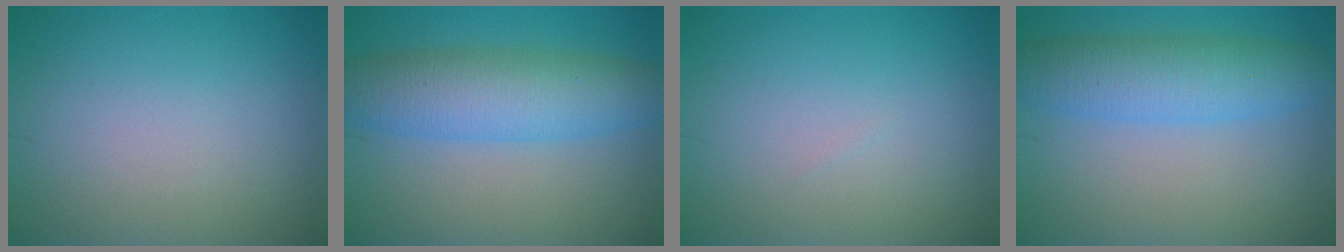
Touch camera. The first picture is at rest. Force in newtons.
{"total": 6.8, "press": 6.8, "slide": 0.1}
{"total": 0.0}
{"total": 5.6, "press": 5.6, "slide": 0.1}